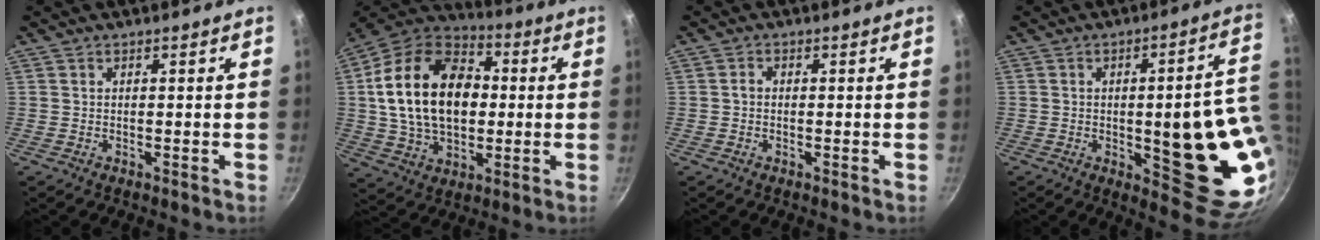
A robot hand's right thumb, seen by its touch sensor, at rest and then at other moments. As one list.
[{"total": 23.4, "force": [2.1, 15.7, 17.2], "torque": [-0.277, 0.026, 0.030]}, {"total": 1.2, "force": [-0.2, 0.9, 0.7], "torque": [-0.011, 0.008, -0.004]}, {"total": 21.7, "force": [-1.1, 6.9, 20.6], "torque": [-0.211, -0.013, -0.008]}]